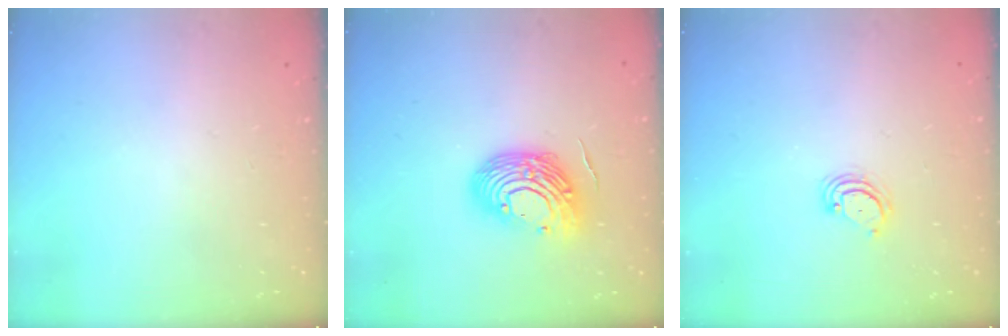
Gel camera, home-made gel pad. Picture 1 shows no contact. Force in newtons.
{"total": 12.9, "press": 12.7, "slide": 2.1}
{"total": 4.2, "press": 4.1, "slide": 0.3}